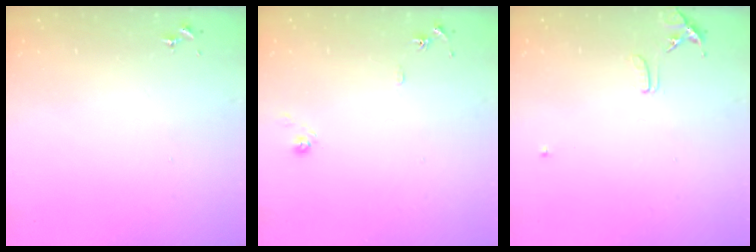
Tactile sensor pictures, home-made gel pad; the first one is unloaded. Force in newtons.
{"total": 6.5, "press": 6.5, "slide": 0.6}
{"total": 8.3, "press": 8.3, "slide": 0.7}